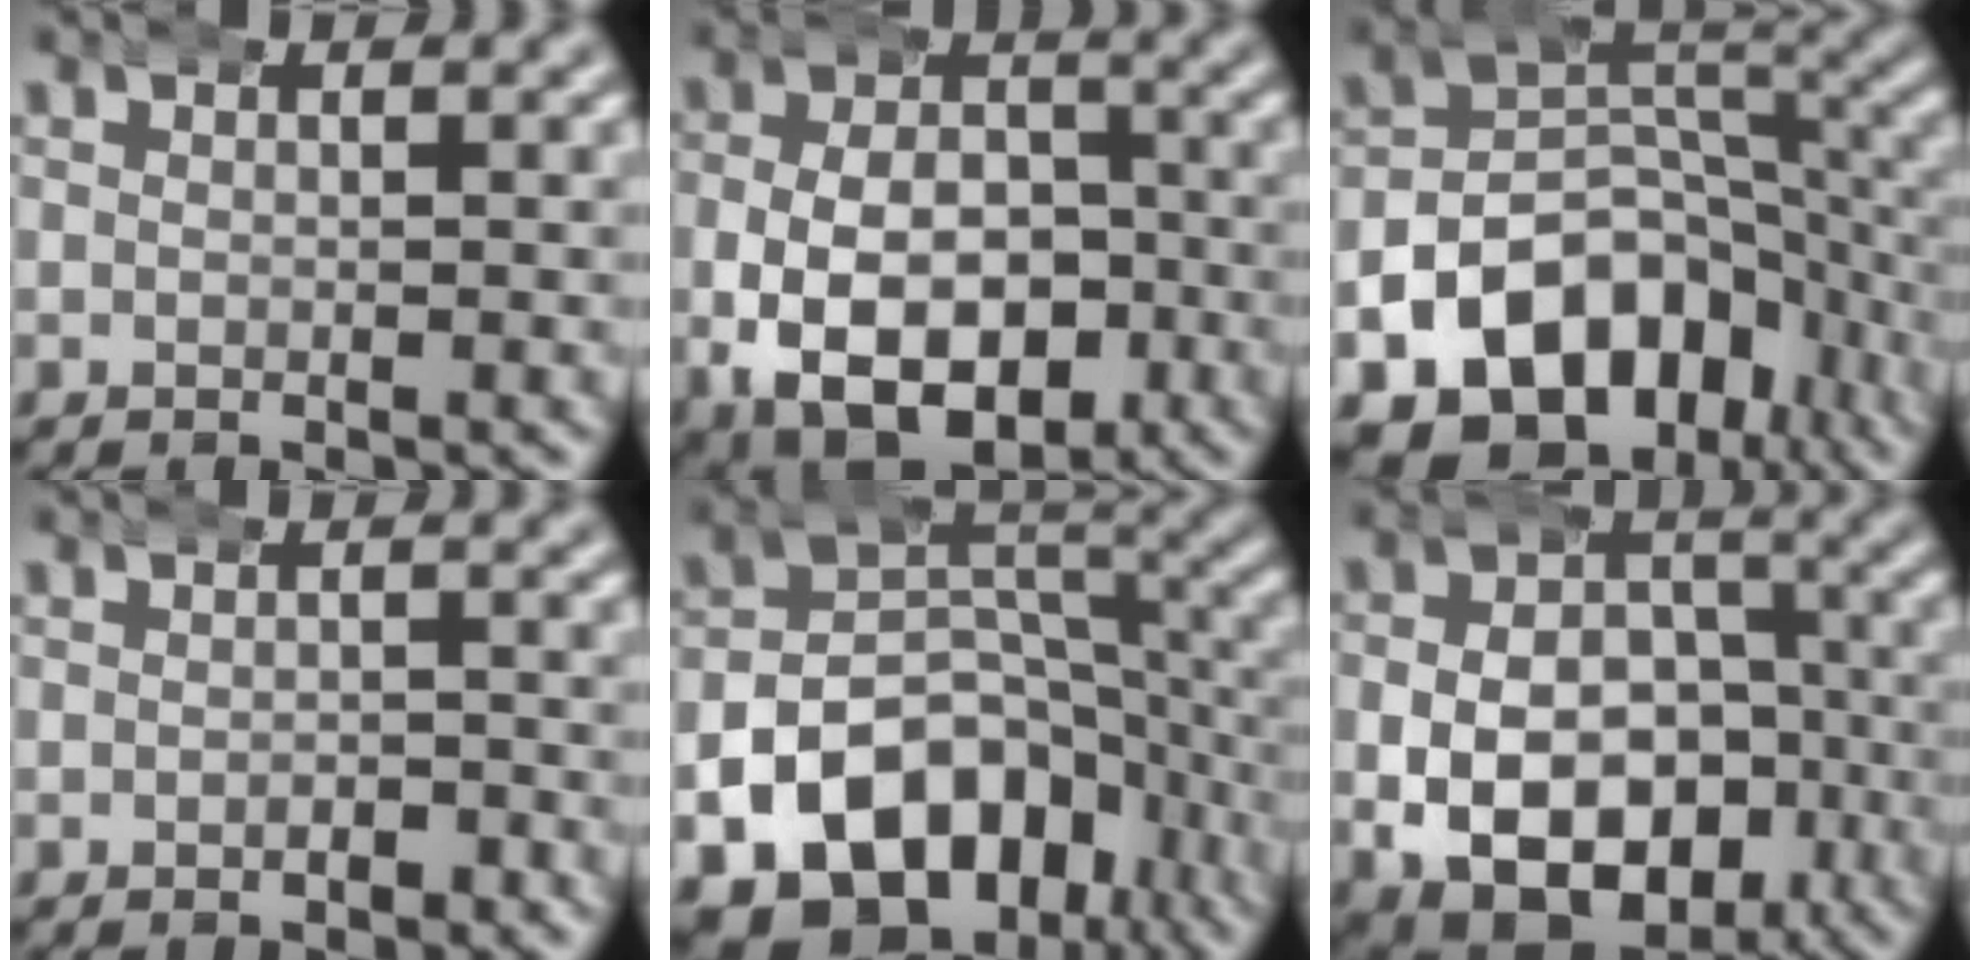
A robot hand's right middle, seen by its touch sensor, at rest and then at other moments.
{"total": 13.0, "force": [-4.3, 9.4, 7.9], "torque": [-0.152, -0.053, -0.047]}
{"total": 19.0, "force": [-8.1, 14.7, 9.0], "torque": [-0.167, -0.060, -0.120]}
{"total": 1.0, "force": [-0.7, 0.6, 0.4], "torque": [-0.003, -0.001, -0.012]}
{"total": 21.1, "force": [-9.0, 16.8, 9.2], "torque": [-0.186, -0.060, -0.141]}
{"total": 14.3, "force": [-4.3, 11.2, 7.8], "torque": [-0.141, -0.045, -0.055]}